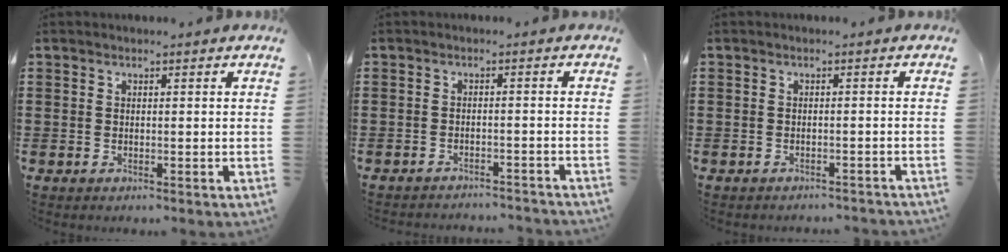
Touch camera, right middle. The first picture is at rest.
{"total": 2.0, "force": [-2.0, 0.0, 0.1], "torque": [-0.006, 0.003, -0.044]}
{"total": 1.1, "force": [-1.0, 0.1, 0.2], "torque": [-0.006, 0.001, -0.021]}